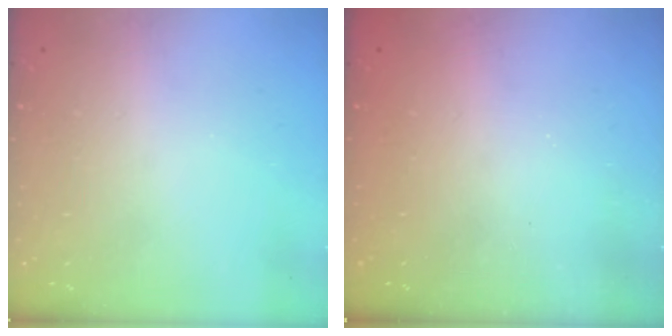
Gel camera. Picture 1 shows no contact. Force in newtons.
{"total": 2.3, "press": 2.1, "slide": 1.0}